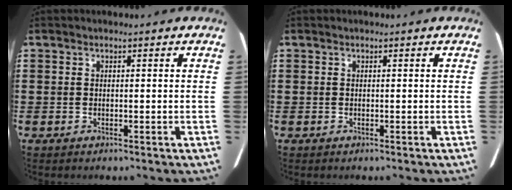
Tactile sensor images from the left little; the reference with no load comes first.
{"total": 0.0}